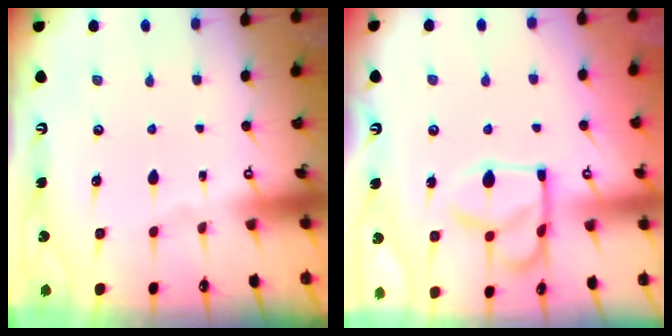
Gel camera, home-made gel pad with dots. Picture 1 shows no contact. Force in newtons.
{"total": 6.8, "press": 6.8, "slide": 0.5}